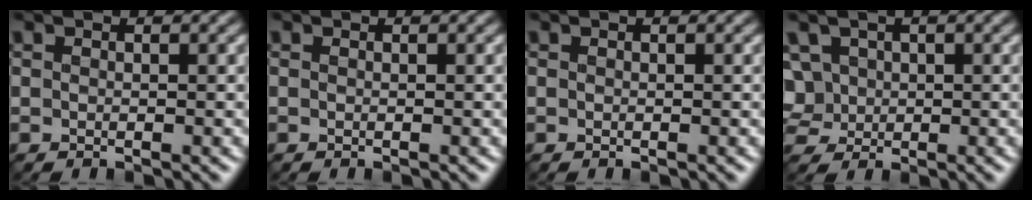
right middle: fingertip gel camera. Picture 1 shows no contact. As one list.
[{"total": 0.0}, {"total": 0.0}, {"total": 6.0, "force": [1.8, 4.8, 3.1], "torque": [-0.079, 0.025, 0.024]}]